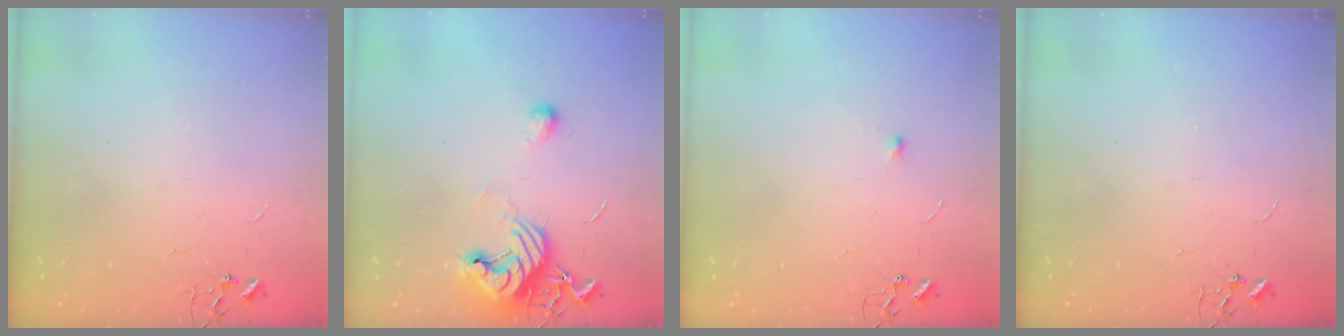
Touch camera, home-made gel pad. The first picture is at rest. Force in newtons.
{"total": 12.5, "press": 12.4, "slide": 1.0}
{"total": 3.8, "press": 3.7, "slide": 0.6}
{"total": 0.0}